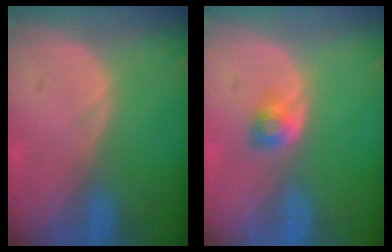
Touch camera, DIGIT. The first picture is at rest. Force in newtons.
{"total": 2.7, "press": 2.4, "slide": 1.2}